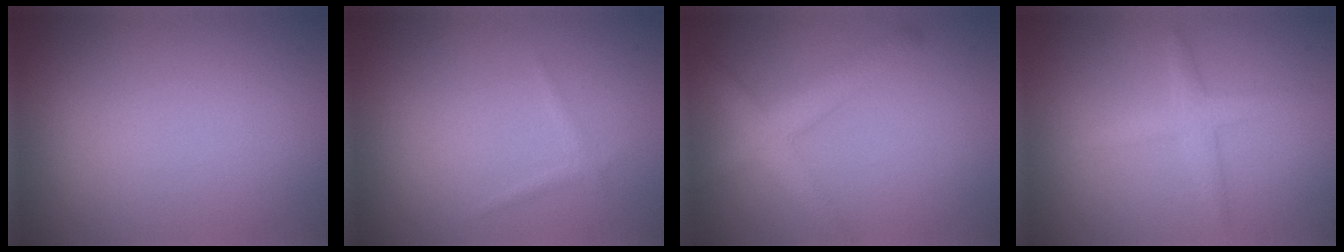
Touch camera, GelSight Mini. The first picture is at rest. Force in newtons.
{"total": 0.6, "press": 0.6, "slide": 0.1}
{"total": 3.6, "press": 3.6, "slide": 0.1}
{"total": 2.2, "press": 2.2, "slide": 0.1}